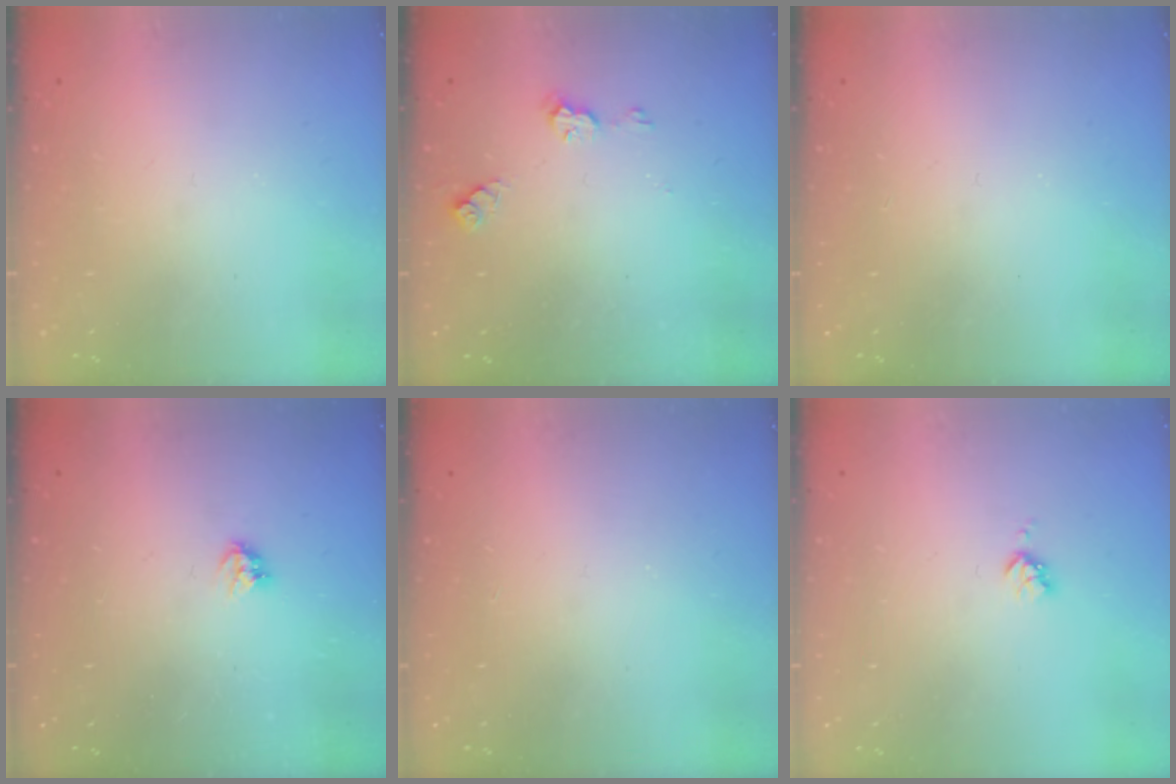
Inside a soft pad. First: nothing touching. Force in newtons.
{"total": 5.1, "press": 5.0, "slide": 0.6}
{"total": 0.0}
{"total": 3.5, "press": 3.4, "slide": 0.5}
{"total": 1.7, "press": 1.7, "slide": 0.2}
{"total": 3.0, "press": 3.0, "slide": 0.3}